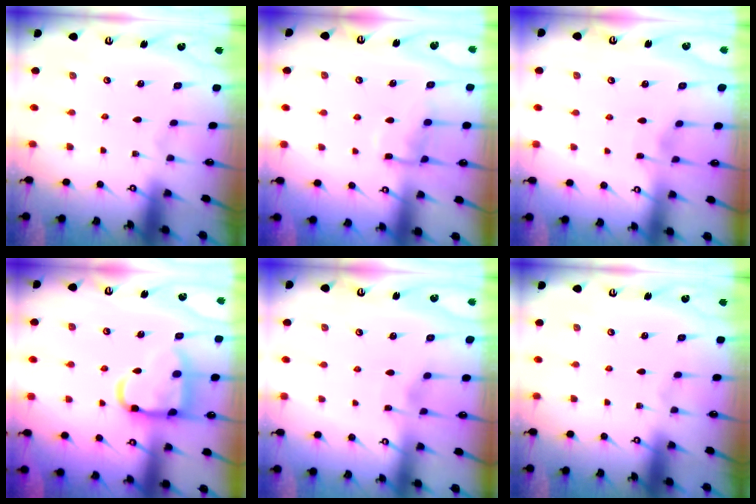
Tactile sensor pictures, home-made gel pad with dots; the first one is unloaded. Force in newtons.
{"total": 9.2, "press": 9.2, "slide": 1.0}
{"total": 2.7, "press": 2.6, "slide": 0.3}
{"total": 14.1, "press": 14.0, "slide": 1.6}
{"total": 2.7, "press": 2.6, "slide": 0.3}
{"total": 0.0}